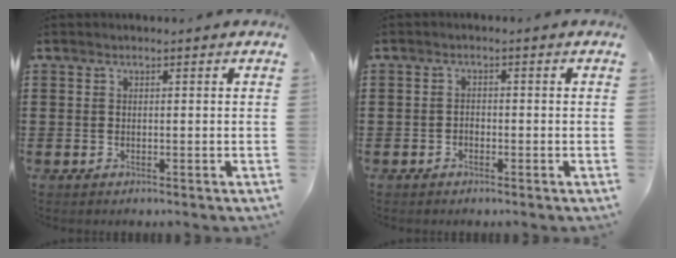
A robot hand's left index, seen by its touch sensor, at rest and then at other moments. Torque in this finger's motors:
{"motor_torque": [-0.73, 0.96, 0.03, 0.00]}